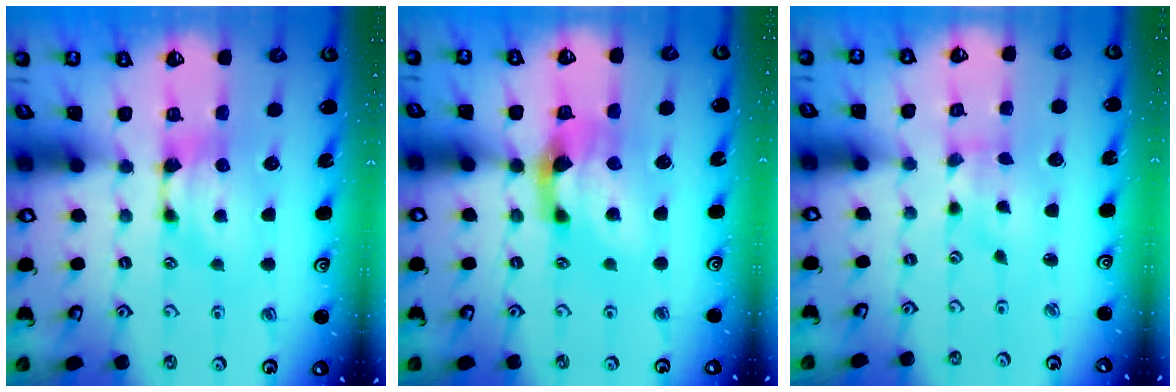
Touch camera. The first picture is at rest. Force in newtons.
{"total": 4.2, "press": 3.8, "slide": 1.8}
{"total": 2.0, "press": 1.7, "slide": 1.1}